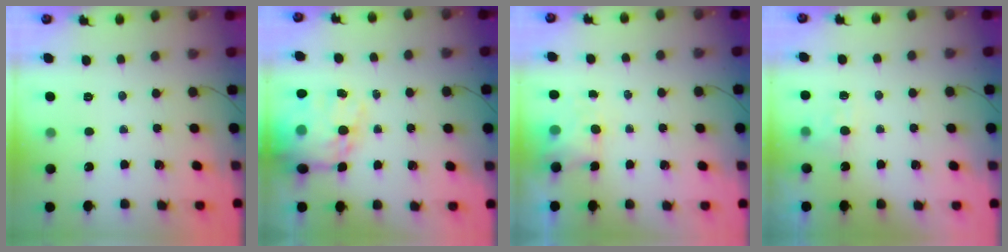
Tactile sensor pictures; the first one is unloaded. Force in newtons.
{"total": 18.0, "press": 17.5, "slide": 4.0}
{"total": 3.8, "press": 3.7, "slide": 1.1}
{"total": 3.7, "press": 3.3, "slide": 1.6}